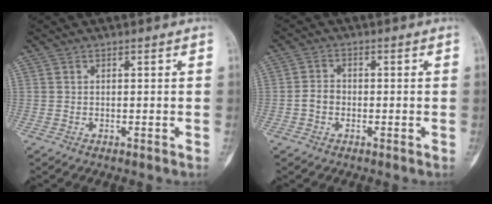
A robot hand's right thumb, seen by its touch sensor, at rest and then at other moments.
{"total": 2.7, "force": [-0.8, 2.2, 1.5], "torque": [-0.021, 0.011, -0.021]}